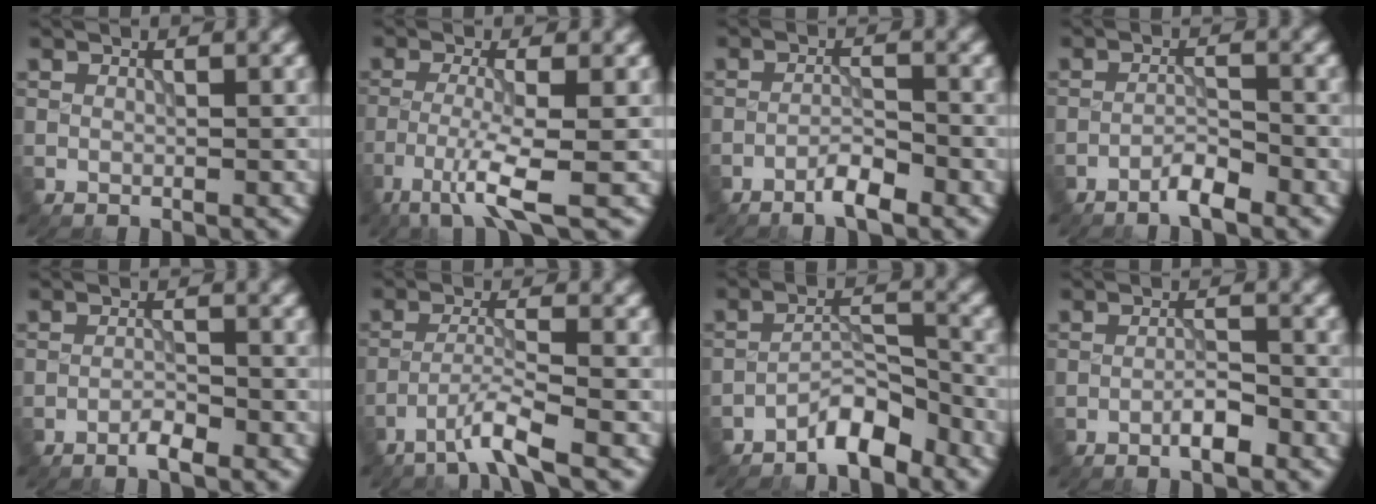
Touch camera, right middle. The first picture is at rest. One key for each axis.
{"total": 4.9, "fx": -2.6, "fy": 0.4, "fz": 4.1, "tx": -0.082, "ty": -0.005, "tz": -0.060}
{"total": 2.5, "fx": -1.9, "fy": 0.4, "fz": 1.7, "tx": -0.029, "ty": 0.006, "tz": -0.038}
{"total": 2.3, "fx": -1.8, "fy": 0.3, "fz": 1.3, "tx": -0.022, "ty": 0.007, "tz": -0.037}
{"total": 1.6, "fx": -1.2, "fy": 0.3, "fz": 1.1, "tx": -0.019, "ty": 0.003, "tz": -0.025}
{"total": 3.5, "fx": -2.4, "fy": 0.0, "fz": 2.5, "tx": -0.046, "ty": 0.007, "tz": -0.060}
{"total": 3.7, "fx": -3.0, "fy": 1.0, "fz": 1.9, "tx": -0.027, "ty": 0.015, "tz": -0.059}
{"total": 2.4, "fx": -1.4, "fy": 0.5, "fz": 1.9, "tx": -0.031, "ty": 0.006, "tz": -0.027}